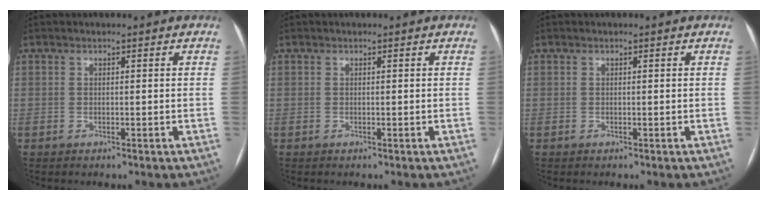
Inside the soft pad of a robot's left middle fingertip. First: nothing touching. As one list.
[{"total": 0.0}, {"total": 0.0}]